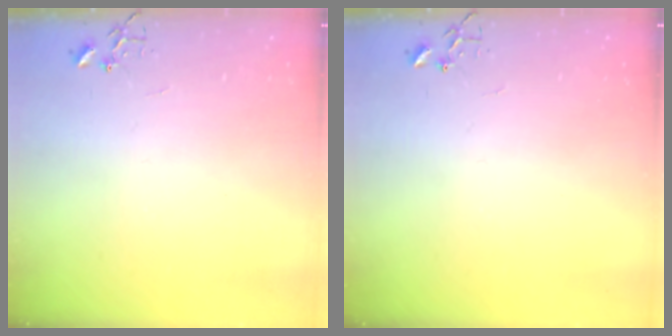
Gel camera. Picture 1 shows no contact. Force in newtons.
{"total": 0.0}